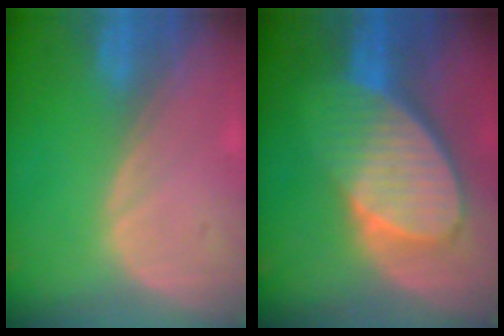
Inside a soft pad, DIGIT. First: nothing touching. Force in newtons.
{"total": 9.7, "press": 8.6, "slide": 4.6}